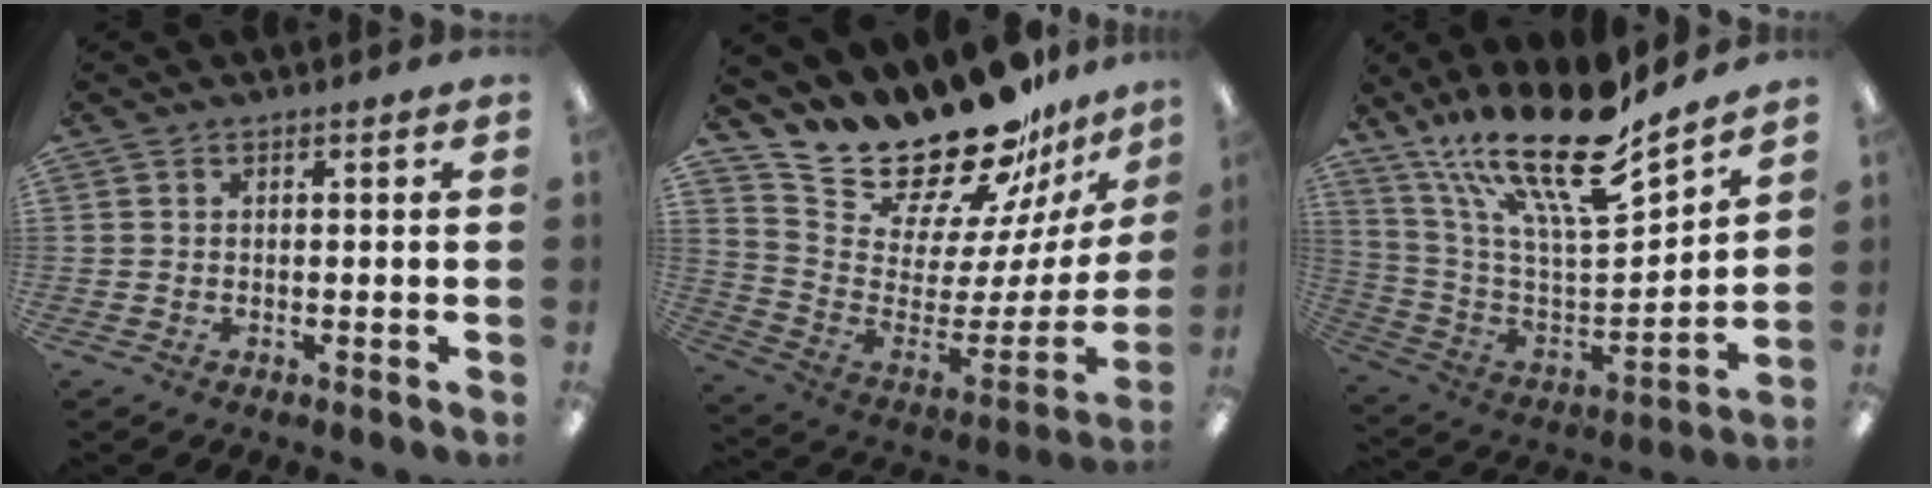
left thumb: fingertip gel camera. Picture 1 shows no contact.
{"total": 22.7, "force": [20.3, 7.0, 7.4], "torque": [-0.117, -0.175, 0.366]}
{"total": 22.5, "force": [16.8, 5.7, 13.9], "torque": [-0.255, -0.122, 0.284]}